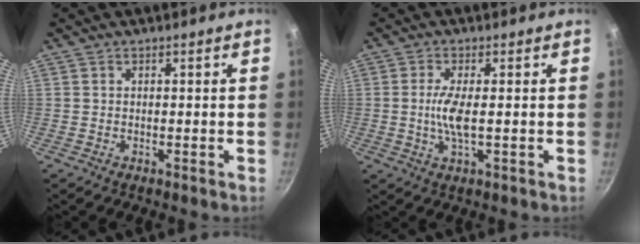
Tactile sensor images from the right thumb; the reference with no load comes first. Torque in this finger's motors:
{"motor_torque": [1.21, 0.82, 0.92, -0.35, 0.06]}